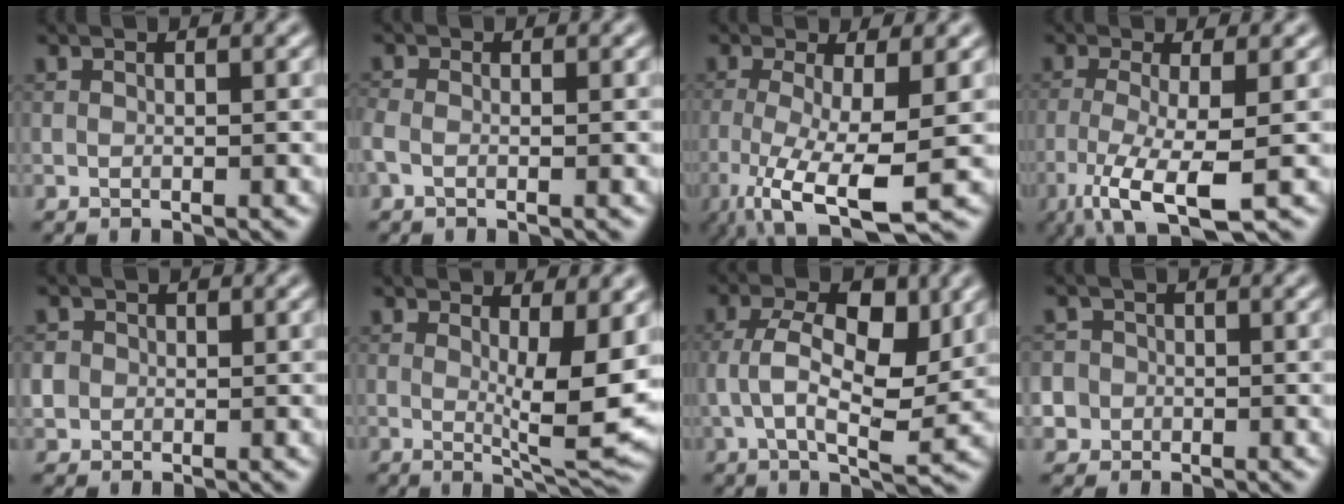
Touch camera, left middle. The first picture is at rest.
{"total": 1.3, "force": [-0.6, 0.7, 0.9], "torque": [-0.025, -0.001, -0.017]}
{"total": 7.9, "force": [-2.7, 2.0, 7.2], "torque": [-0.146, -0.023, -0.045]}
{"total": 6.6, "force": [-3.0, 1.6, 5.7], "torque": [-0.113, -0.012, -0.059]}
{"total": 2.4, "force": [0.1, 2.3, 0.6], "torque": [-0.007, 0.010, 0.000]}
{"total": 6.0, "force": [0.8, 1.3, 5.8], "torque": [-0.080, -0.017, 0.018]}
{"total": 6.8, "force": [0.4, 3.0, 6.1], "torque": [-0.107, 0.000, 0.005]}
{"total": 5.1, "force": [-0.9, 4.9, 1.1], "torque": [-0.019, 0.016, -0.041]}